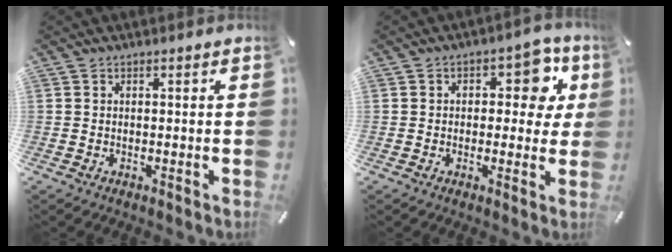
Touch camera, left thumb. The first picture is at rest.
{"total": 9.3, "force": [2.5, 5.8, 6.8], "torque": [-0.072, -0.008, 0.036]}